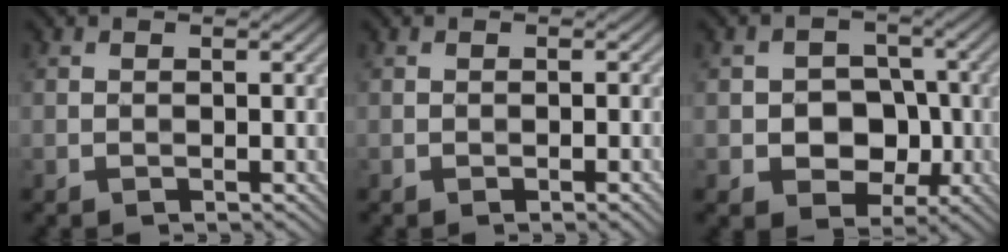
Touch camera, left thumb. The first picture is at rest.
{"total": 1.6, "force": [-0.6, 0.2, 1.4], "torque": [-0.020, 0.000, -0.007]}
{"total": 6.2, "force": [-1.3, 5.0, 3.4], "torque": [-0.049, -0.003, -0.037]}